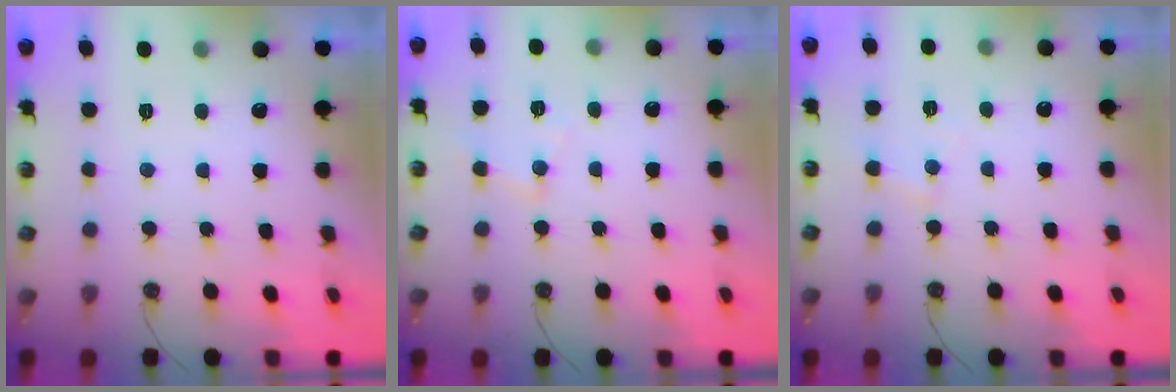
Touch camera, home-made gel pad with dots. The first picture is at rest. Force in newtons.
{"total": 7.2, "press": 7.2, "slide": 0.5}
{"total": 5.4, "press": 5.4, "slide": 0.7}